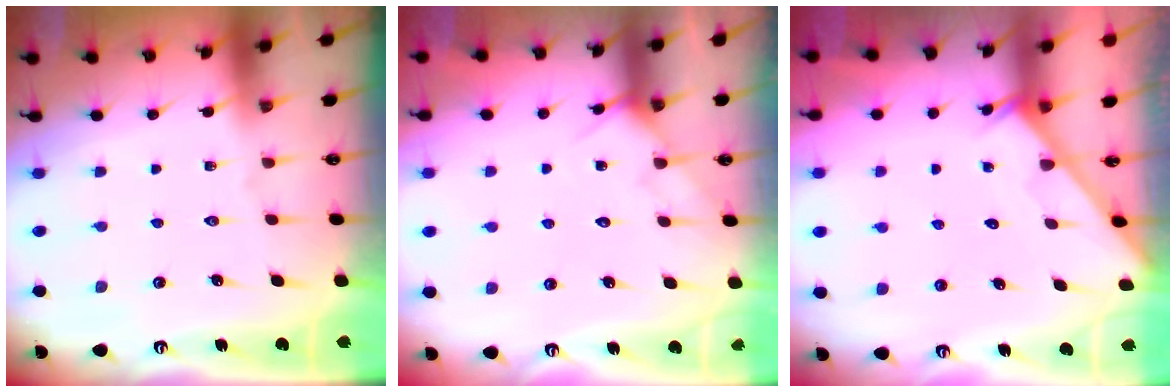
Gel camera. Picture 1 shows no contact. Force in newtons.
{"total": 6.4, "press": 6.4, "slide": 0.6}
{"total": 2.0, "press": 2.0, "slide": 0.1}